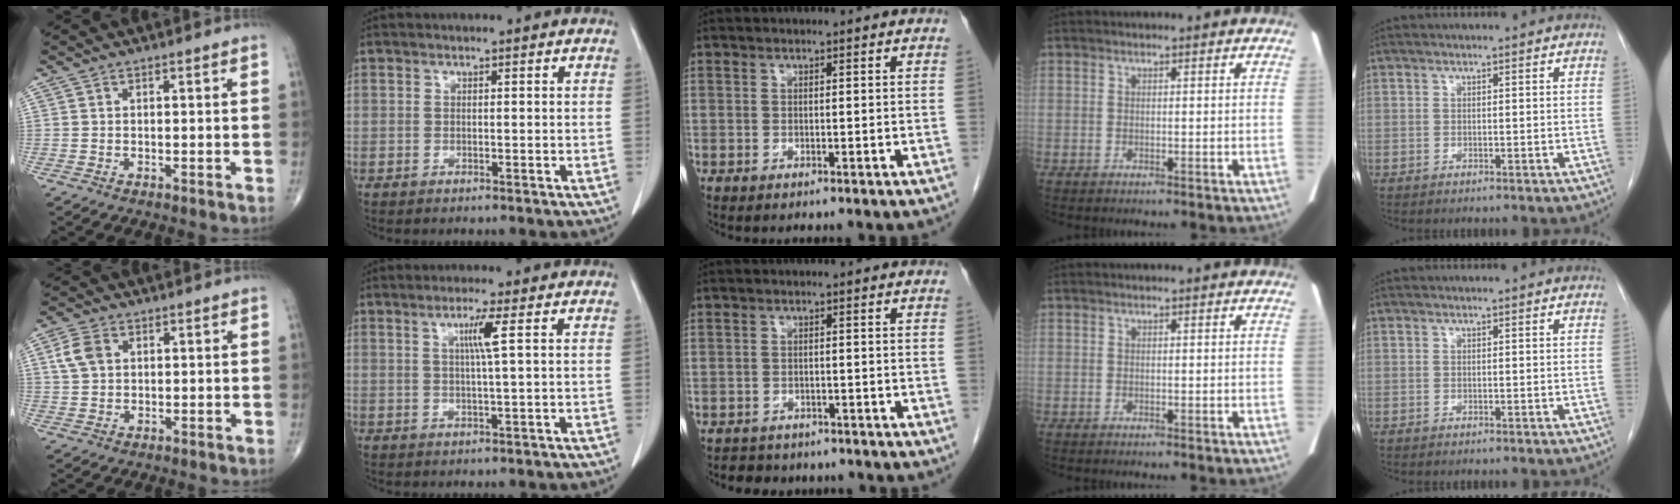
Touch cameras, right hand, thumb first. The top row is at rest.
{"thumb": {"total": 4.8, "force": [1.4, 3.4, 3.1], "torque": [-0.061, 0.005, 0.027]}, "index": {"total": 3.6, "force": [1.0, -0.9, 3.3], "torque": [-0.063, -0.002, 0.020]}, "middle": {"total": 4.8, "force": [-4.1, 2.4, 0.7], "torque": [-0.015, 0.006, -0.050]}}